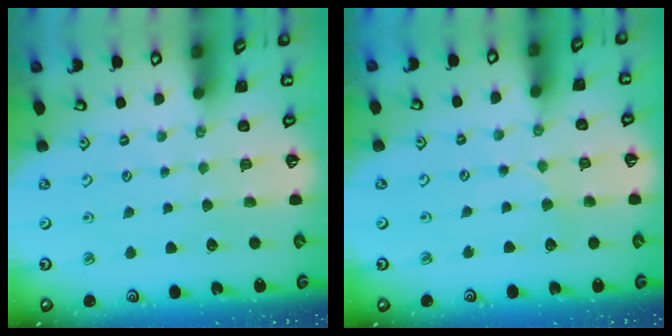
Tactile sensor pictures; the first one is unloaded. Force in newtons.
{"total": 2.2, "press": 2.2, "slide": 0.3}